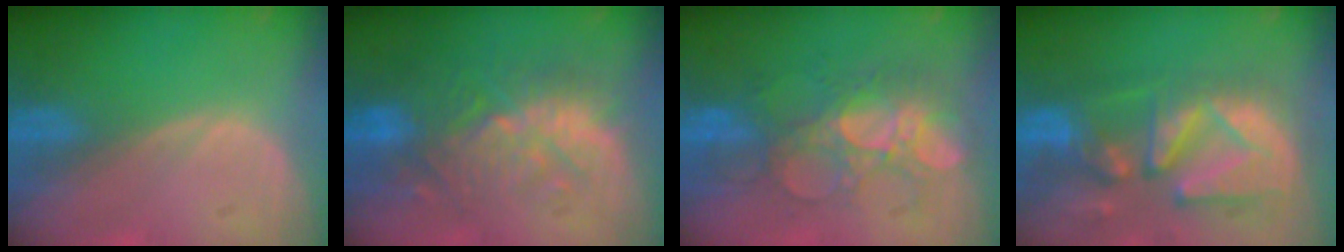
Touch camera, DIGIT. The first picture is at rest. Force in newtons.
{"total": 11.0, "press": 9.9, "slide": 4.7}
{"total": 8.7, "press": 8.6, "slide": 1.5}
{"total": 12.7, "press": 11.2, "slide": 6.1}